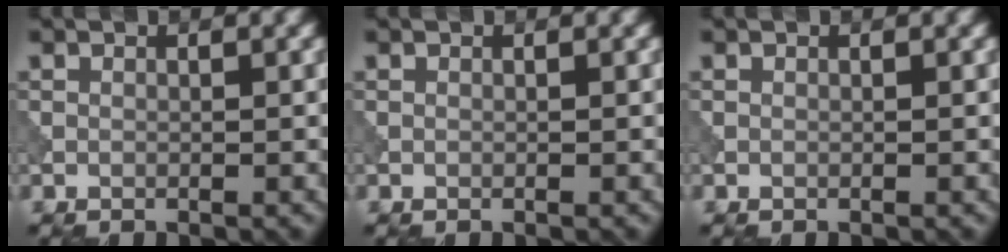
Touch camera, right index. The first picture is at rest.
{"total": 0.0}
{"total": 0.0}